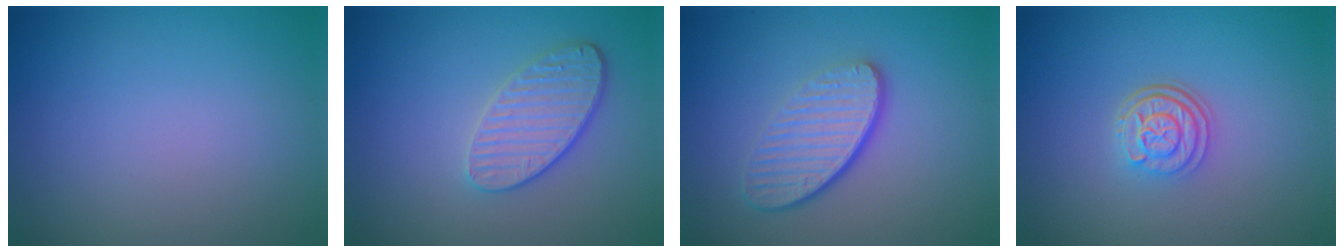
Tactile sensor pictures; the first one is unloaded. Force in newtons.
{"total": 3.5, "press": 3.1, "slide": 1.7}
{"total": 4.6, "press": 3.2, "slide": 3.3}
{"total": 3.1, "press": 2.4, "slide": 2.0}